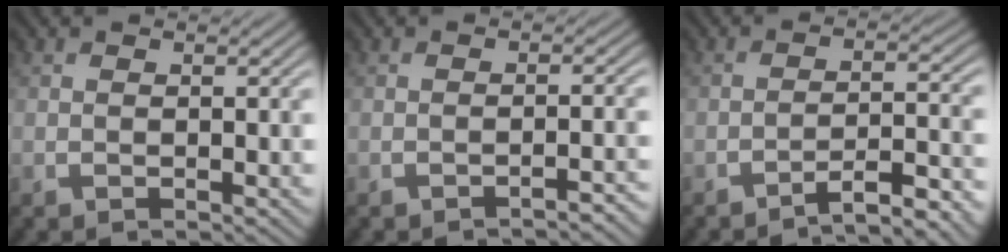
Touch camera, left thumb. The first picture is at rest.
{"total": 2.4, "force": [-2.0, 0.3, 1.4], "torque": [-0.013, 0.010, -0.036]}
{"total": 5.8, "force": [-4.5, 0.8, 3.6], "torque": [-0.042, 0.021, -0.076]}